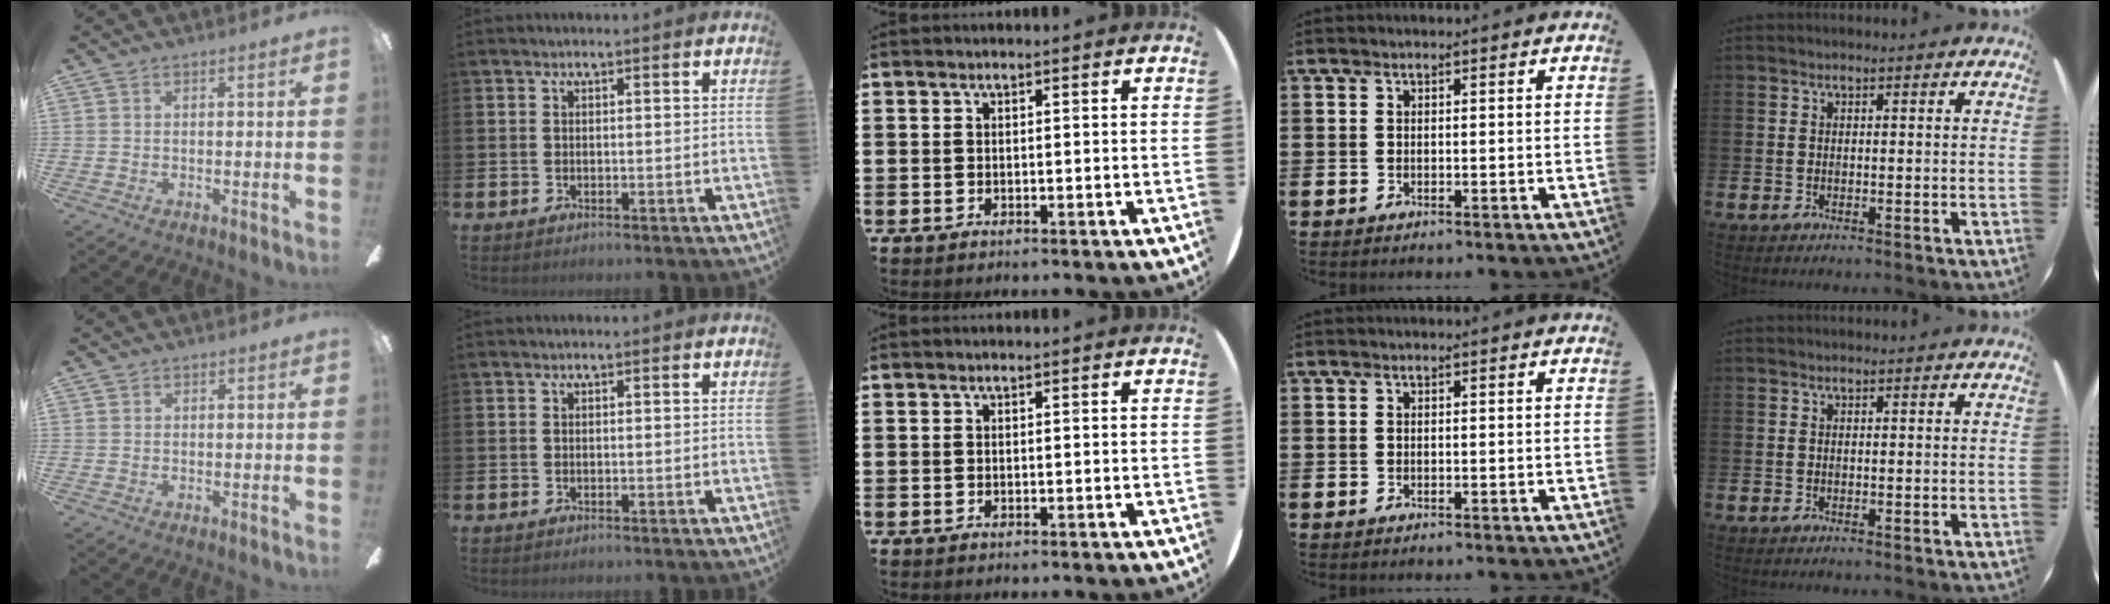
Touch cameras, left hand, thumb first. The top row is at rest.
{"thumb": {"total": 0.6, "force": [0.5, 0.3, -0.1], "torque": [0.003, 0.002, 0.008]}}